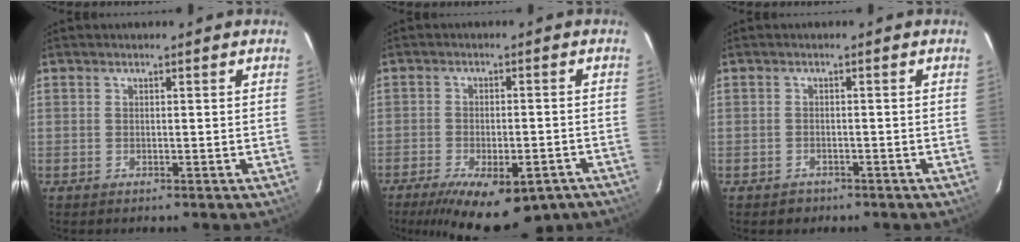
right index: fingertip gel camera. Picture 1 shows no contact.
{"total": 16.9, "force": [-11.6, 6.7, 10.2], "torque": [-0.197, -0.027, -0.158]}
{"total": 2.1, "force": [-1.4, 1.5, 0.2], "torque": [-0.007, 0.003, -0.016]}